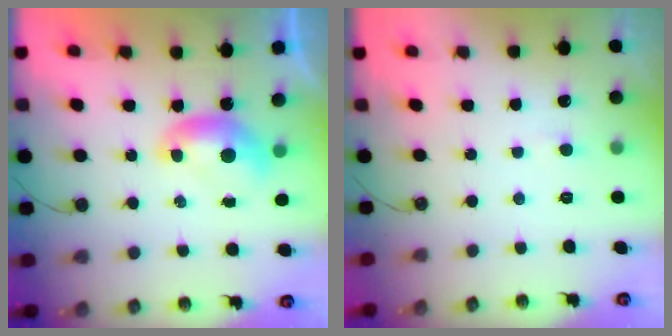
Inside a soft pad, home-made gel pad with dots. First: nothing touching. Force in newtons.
{"total": 2.9, "press": 2.9, "slide": 0.2}